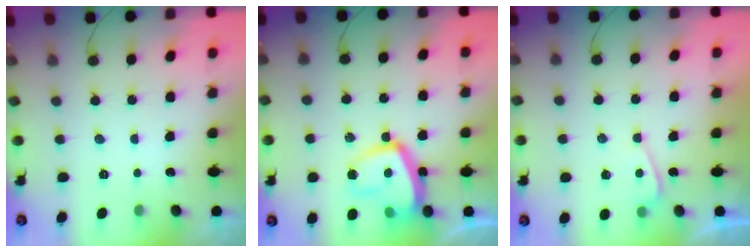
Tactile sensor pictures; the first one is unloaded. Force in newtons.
{"total": 15.8, "press": 15.7, "slide": 1.4}
{"total": 3.2, "press": 3.2, "slide": 0.3}